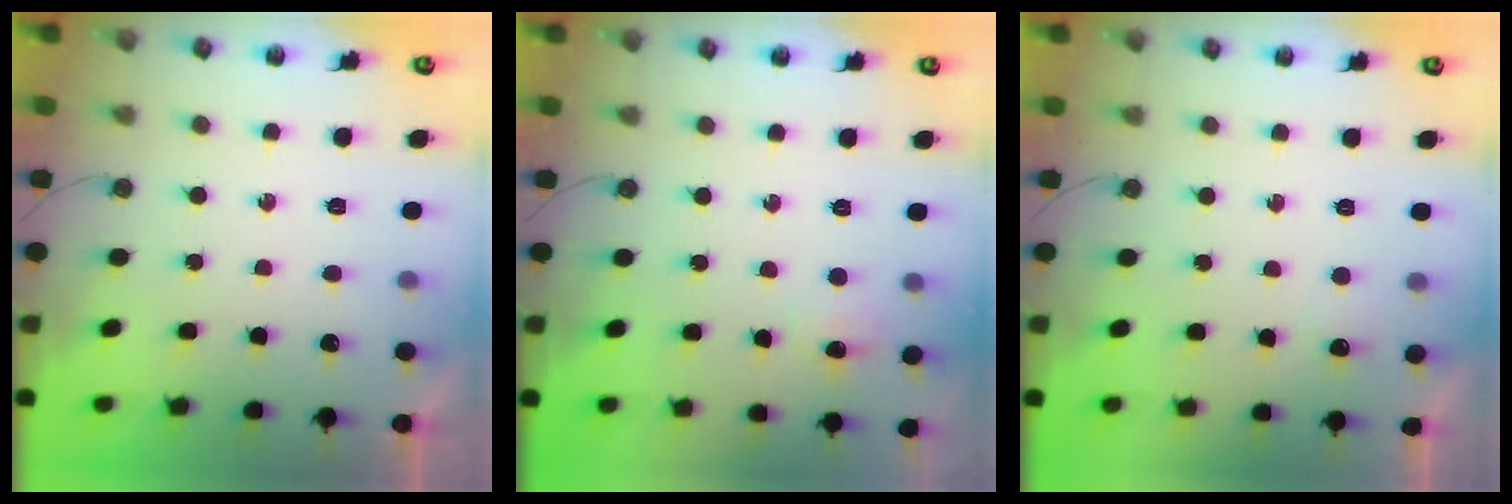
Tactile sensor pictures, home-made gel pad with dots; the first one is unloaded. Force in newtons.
{"total": 5.8, "press": 2.7, "slide": 5.2}
{"total": 3.8, "press": 3.7, "slide": 0.8}